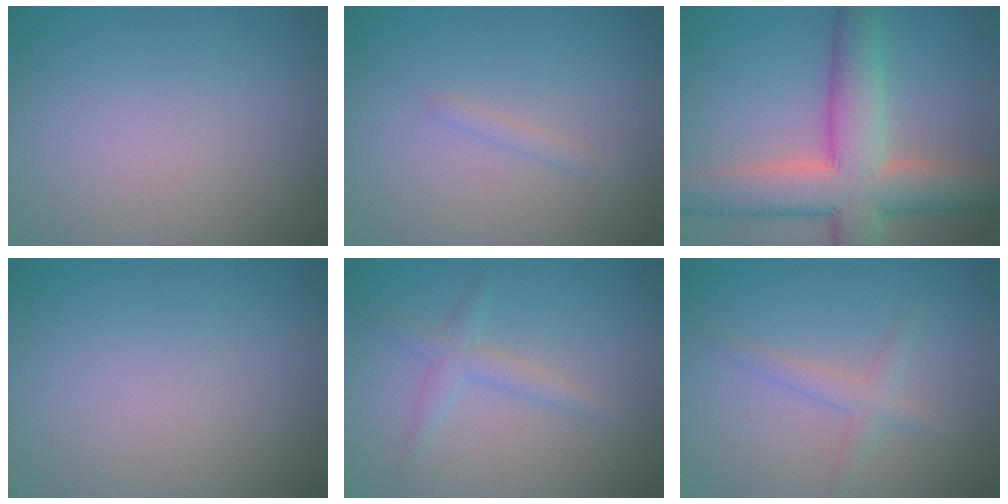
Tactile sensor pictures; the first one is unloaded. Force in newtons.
{"total": 0.9, "press": 0.9, "slide": 0.1}
{"total": 10.1, "press": 10.1, "slide": 0.6}
{"total": 0.0}
{"total": 1.9, "press": 1.9, "slide": 0.1}
{"total": 1.8, "press": 1.8, "slide": 0.0}